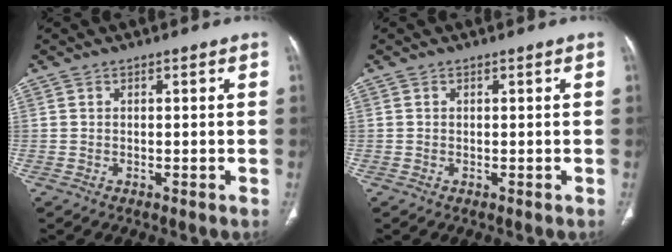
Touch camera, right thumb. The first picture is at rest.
{"total": 0.0}